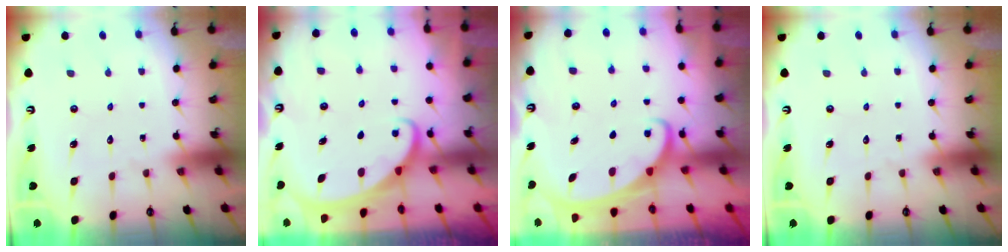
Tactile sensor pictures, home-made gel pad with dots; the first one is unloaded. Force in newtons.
{"total": 2.0, "press": 2.0, "slide": 0.0}
{"total": 1.9, "press": 1.9, "slide": 0.3}
{"total": 0.0}